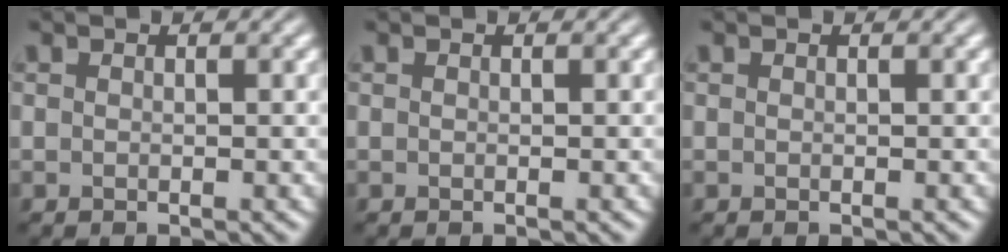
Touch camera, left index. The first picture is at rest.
{"total": 0.0}
{"total": 0.0}